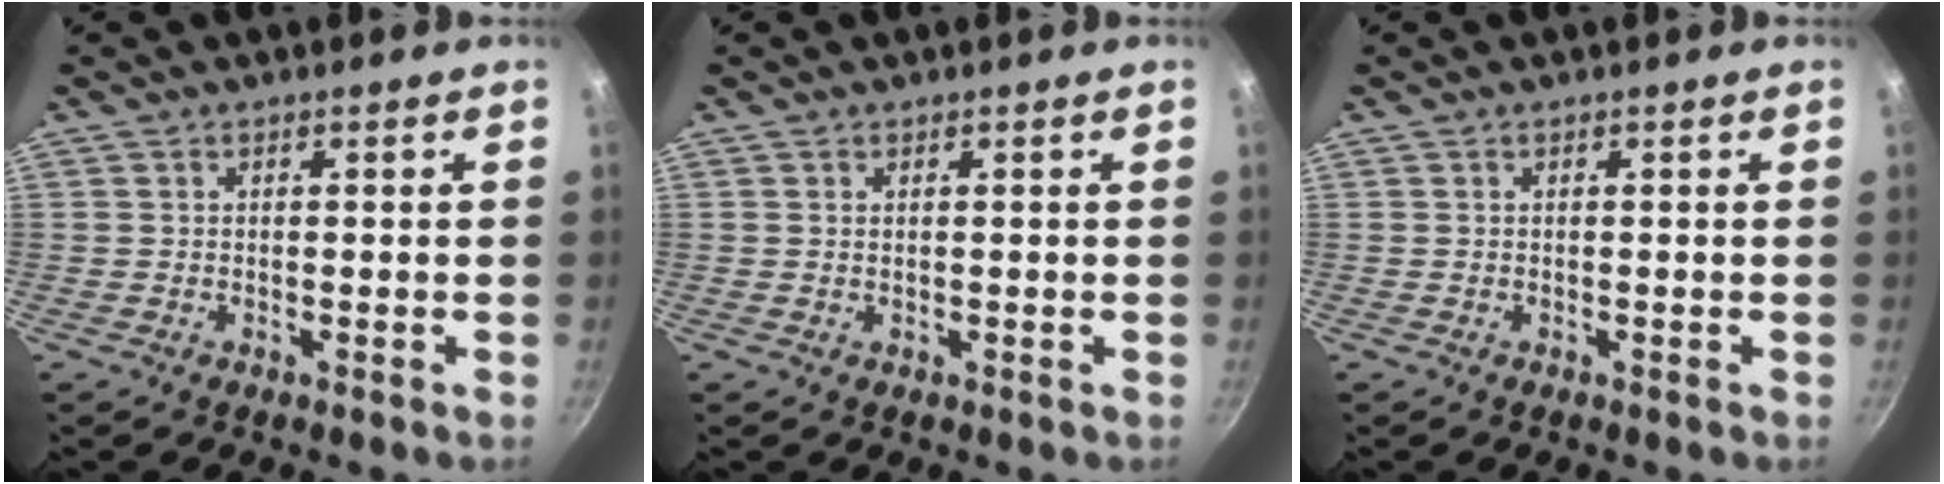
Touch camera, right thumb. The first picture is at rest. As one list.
[{"total": 0.5, "force": [0.2, 0.3, 0.4], "torque": [-0.007, 0.000, 0.004]}, {"total": 0.0}]